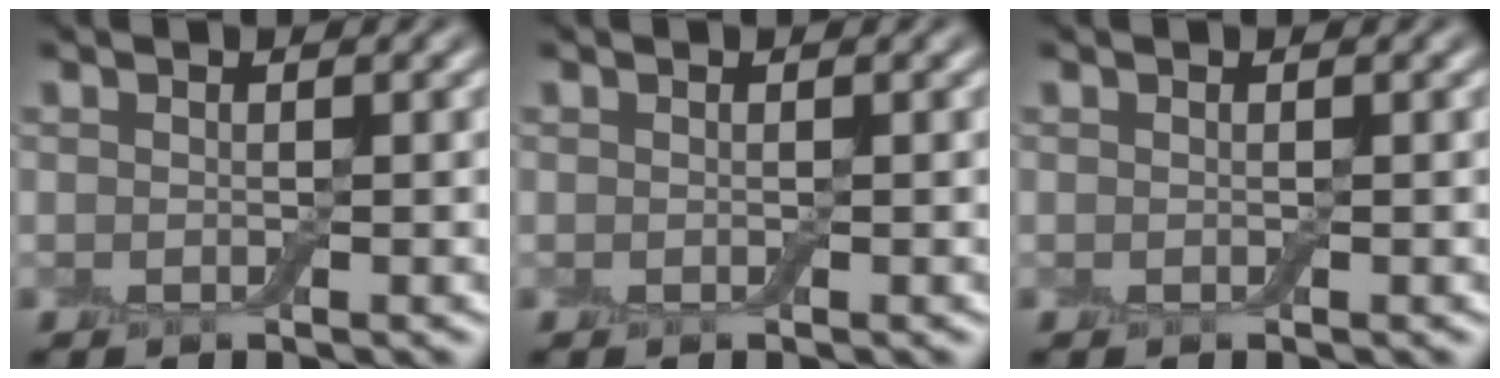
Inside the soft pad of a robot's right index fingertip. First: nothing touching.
{"total": 0.0}
{"total": 0.0}